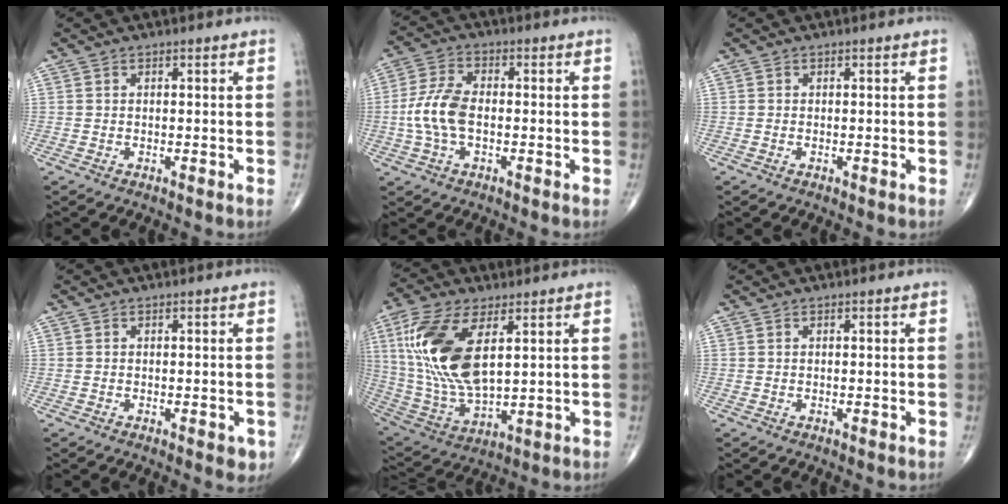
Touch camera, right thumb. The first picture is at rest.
{"total": 8.6, "force": [-1.1, 4.7, 7.1], "torque": [-0.161, 0.019, -0.024]}
{"total": 0.0}
{"total": 2.1, "force": [-0.8, 1.0, 1.7], "torque": [-0.008, 0.000, -0.010]}
{"total": 19.4, "force": [5.4, 9.1, 16.3], "torque": [-0.346, -0.021, 0.109]}
{"total": 0.0}